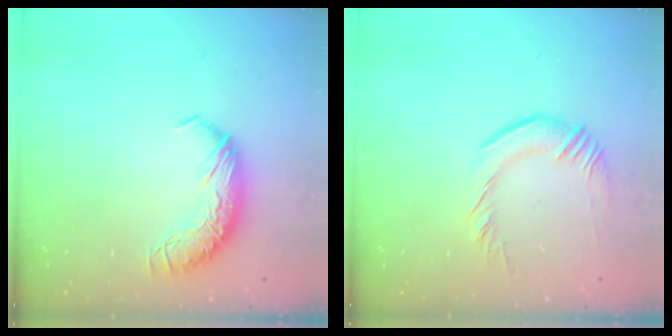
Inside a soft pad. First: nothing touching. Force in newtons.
{"total": 1.2, "press": 0.8, "slide": 0.9}